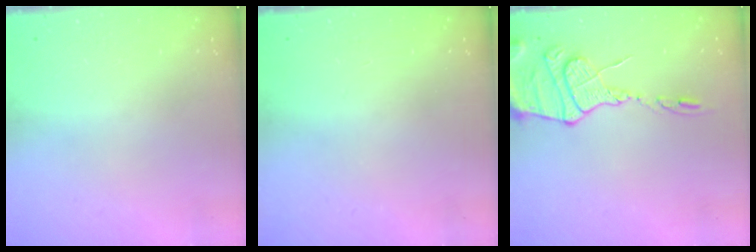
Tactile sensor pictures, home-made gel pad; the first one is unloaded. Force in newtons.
{"total": 0.0}
{"total": 14.6, "press": 14.5, "slide": 1.9}